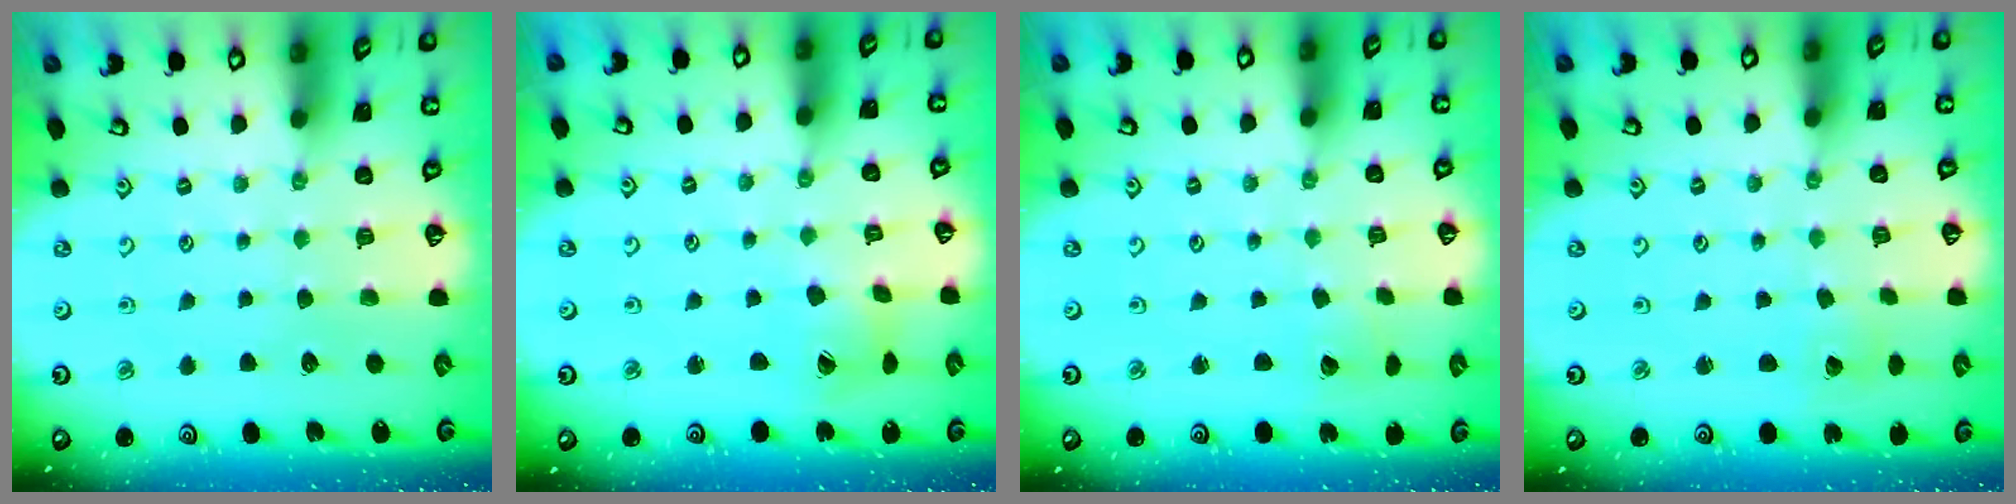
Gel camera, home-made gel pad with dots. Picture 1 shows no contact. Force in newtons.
{"total": 4.9, "press": 4.9, "slide": 0.5}
{"total": 2.2, "press": 2.2, "slide": 0.2}
{"total": 1.7, "press": 1.7, "slide": 0.1}